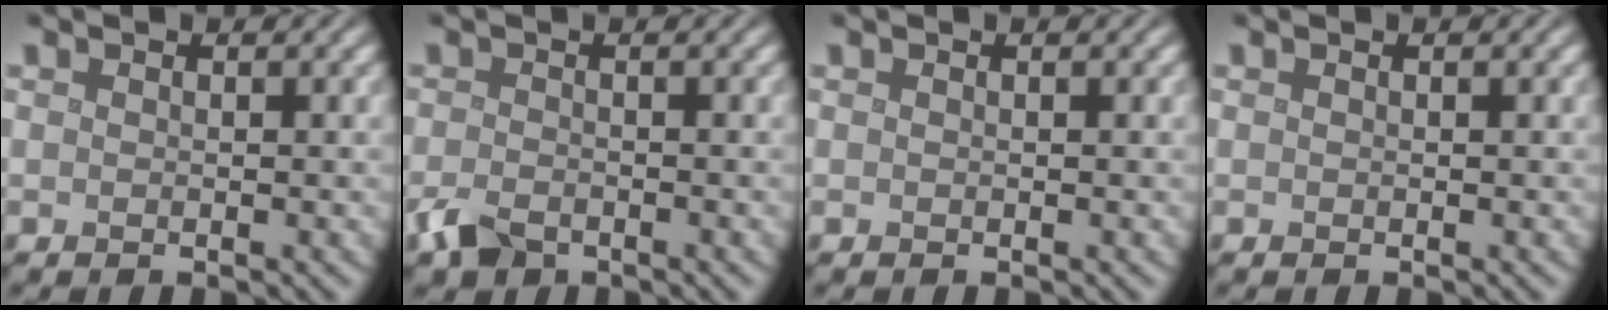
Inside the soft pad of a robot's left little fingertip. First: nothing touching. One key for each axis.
{"total": 2.5, "fx": -1.8, "fy": 1.3, "fz": 1.2, "tx": -0.025, "ty": -0.003, "tz": -0.041}
{"total": 0.0}
{"total": 0.0}